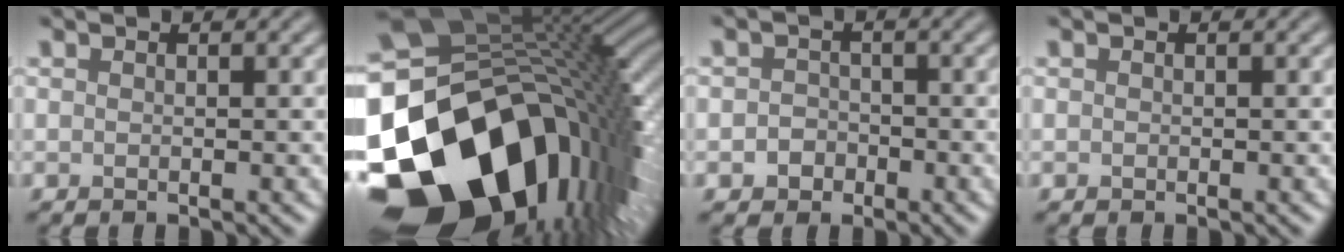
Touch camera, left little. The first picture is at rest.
{"total": 19.9, "force": [-7.8, 12.8, 13.1], "torque": [-0.283, -0.057, -0.111]}
{"total": 1.7, "force": [-0.7, 1.5, 0.5], "torque": [-0.003, 0.003, -0.017]}
{"total": 0.0}